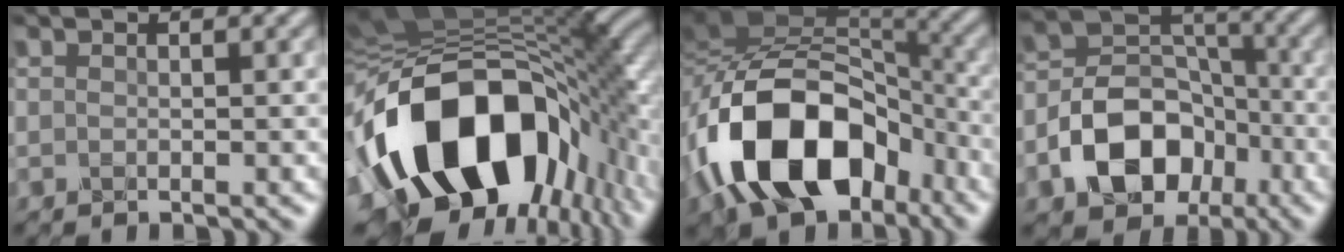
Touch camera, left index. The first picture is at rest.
{"total": 18.3, "force": [-7.0, 11.2, 12.7], "torque": [-0.224, -0.021, -0.110]}
{"total": 15.3, "force": [-6.0, 9.3, 10.5], "torque": [-0.196, 0.005, -0.116]}
{"total": 9.0, "force": [-4.1, 6.3, 5.0], "torque": [-0.085, -0.002, -0.076]}